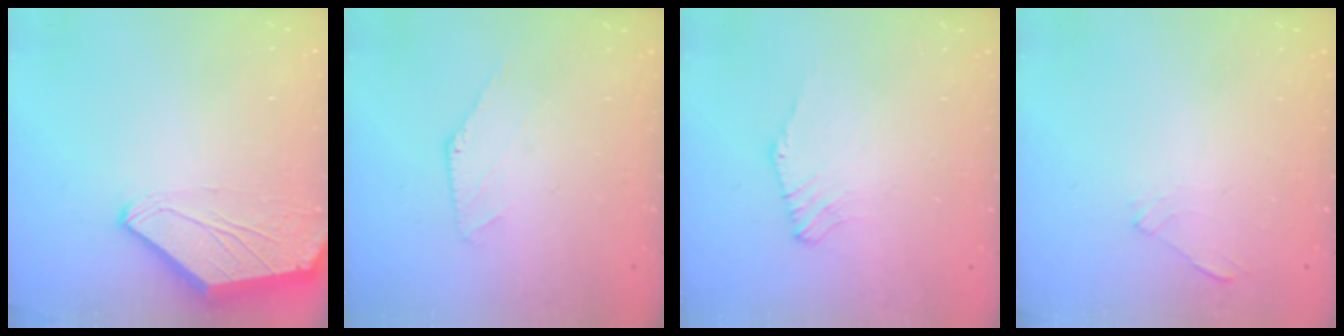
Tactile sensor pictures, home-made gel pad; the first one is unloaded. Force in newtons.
{"total": 0.0}
{"total": 1.8, "press": 1.7, "slide": 0.5}
{"total": 0.6, "press": 0.5, "slide": 0.2}